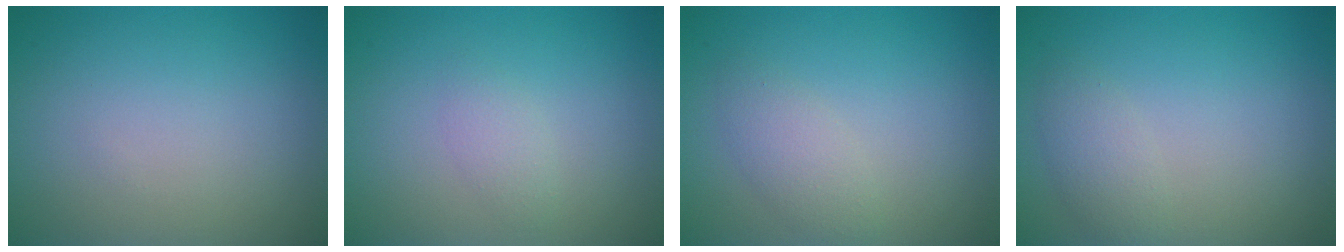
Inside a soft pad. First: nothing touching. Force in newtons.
{"total": 1.2, "press": 1.2, "slide": 0.1}
{"total": 2.1, "press": 2.1, "slide": 0.1}
{"total": 1.8, "press": 1.8, "slide": 0.1}